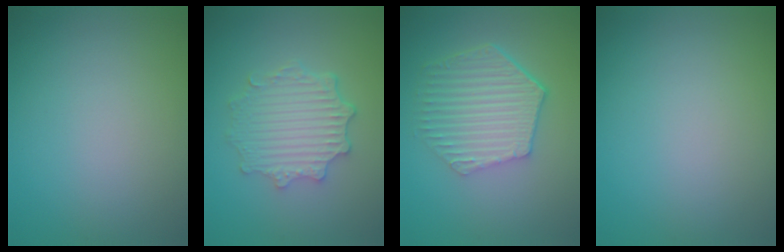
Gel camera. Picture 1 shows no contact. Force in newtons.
{"total": 4.6, "press": 3.7, "slide": 2.7}
{"total": 5.9, "press": 4.4, "slide": 4.0}
{"total": 0.0}